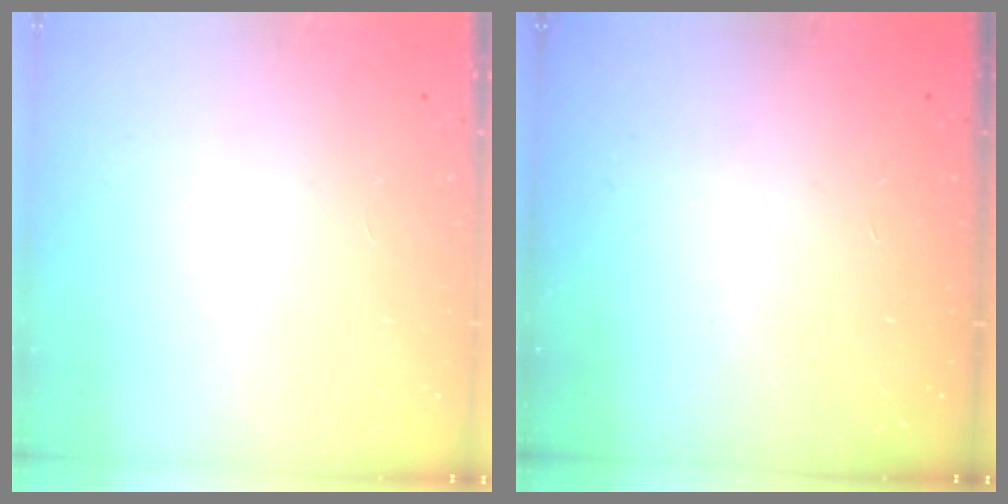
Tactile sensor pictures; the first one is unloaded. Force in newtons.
{"total": 0.0}